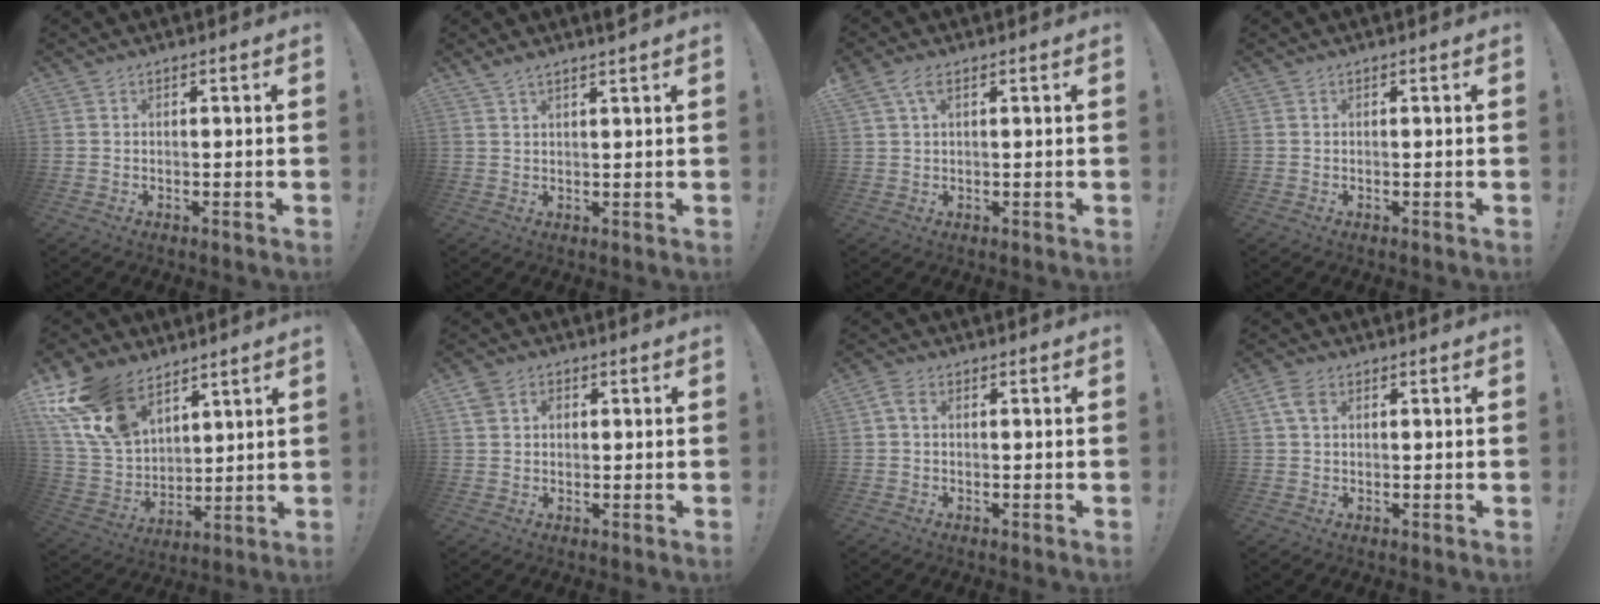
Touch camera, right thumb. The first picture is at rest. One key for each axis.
{"total": 2.8, "fx": 2.4, "fy": -0.4, "fz": 1.4, "tx": -0.027, "ty": -0.015, "tz": 0.041}
{"total": 3.6, "fx": 1.7, "fy": 1.4, "fz": 2.9, "tx": -0.063, "ty": 0.003, "tz": 0.032}
{"total": 0.0}
{"total": 18.3, "fx": 11.9, "fy": 10.5, "fz": 9.1, "tx": -0.186, "ty": -0.066, "tz": 0.229}
{"total": 3.9, "fx": 1.1, "fy": 3.1, "fz": 2.1, "tx": -0.037, "ty": 0.001, "tz": 0.018}
{"total": 2.4, "fx": 0.4, "fy": 1.5, "fz": 1.7, "tx": -0.036, "ty": 0.007, "tz": 0.008}
{"total": 4.1, "fx": 1.4, "fy": 2.7, "fz": 2.8, "tx": -0.049, "ty": 0.003, "tz": 0.027}